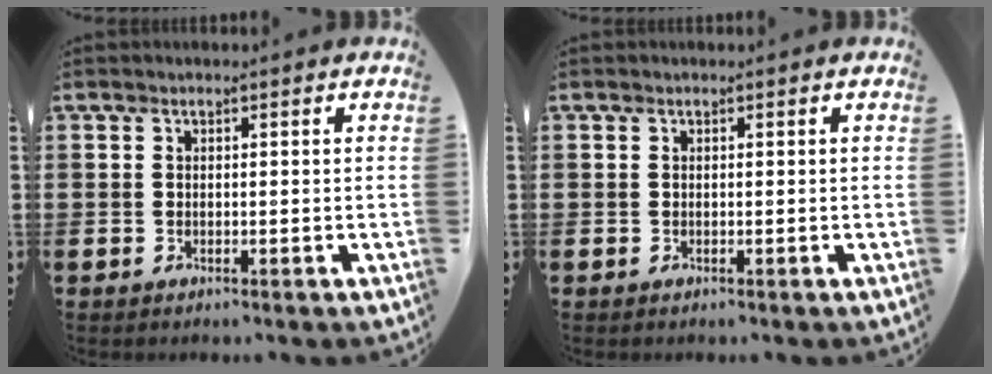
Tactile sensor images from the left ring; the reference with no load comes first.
{"total": 0.0}